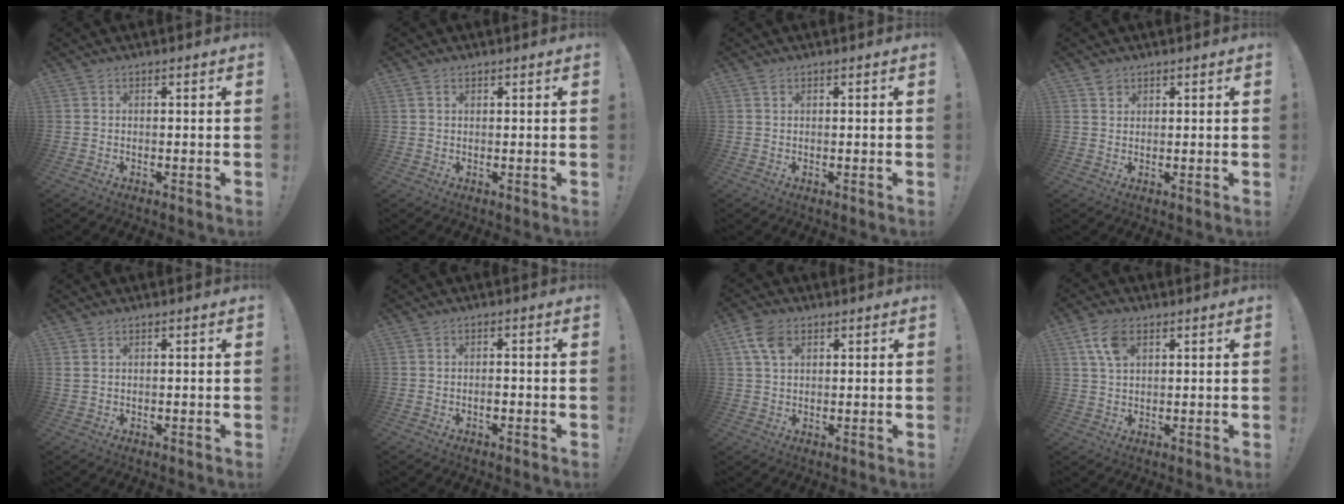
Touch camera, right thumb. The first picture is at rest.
{"total": 1.2, "force": [0.7, 0.8, 0.5], "torque": [-0.003, -0.003, 0.013]}
{"total": 0.7, "force": [0.4, 0.5, 0.3], "torque": [-0.001, 0.000, 0.006]}
{"total": 1.8, "force": [1.4, 1.1, 0.3], "torque": [0.002, -0.006, 0.025]}
{"total": 1.4, "force": [0.8, 0.8, 0.9], "torque": [-0.027, 0.005, 0.017]}
{"total": 1.7, "force": [-1.0, 0.5, 1.2], "torque": [-0.029, 0.002, -0.016]}
{"total": 7.4, "force": [3.1, 4.8, 4.8], "torque": [-0.083, 0.000, 0.063]}
{"total": 7.5, "force": [3.4, 4.1, 5.2], "torque": [-0.093, -0.002, 0.066]}